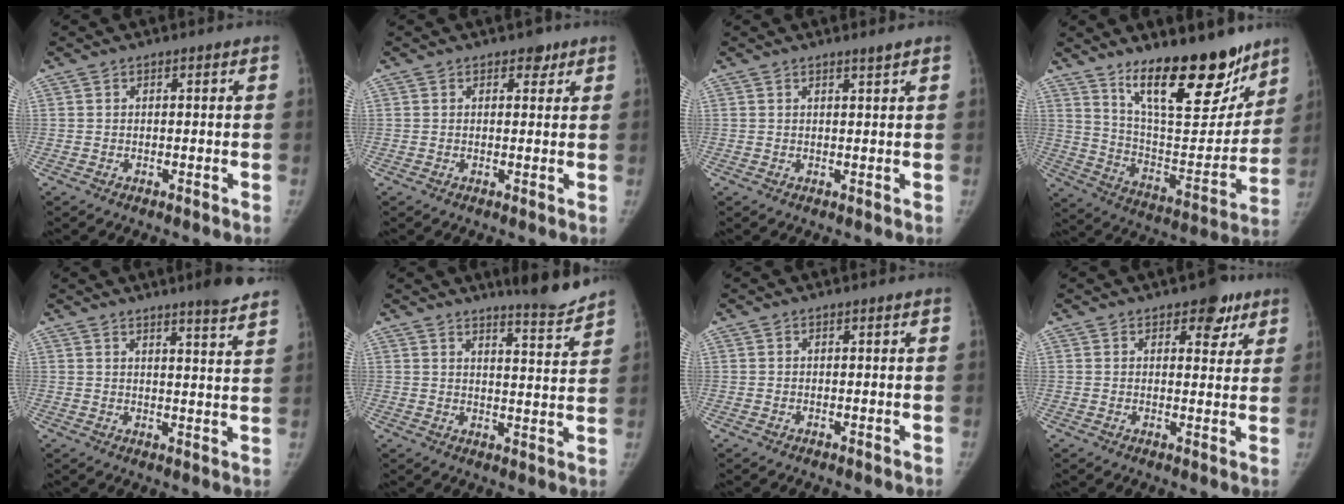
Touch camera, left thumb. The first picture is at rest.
{"total": 2.0, "force": [1.3, 1.4, 0.8], "torque": [0.005, -0.005, 0.014]}
{"total": 1.2, "force": [0.9, -0.3, 0.6], "torque": [-0.012, -0.011, 0.017]}
{"total": 23.2, "force": [15.7, 8.1, 15.0], "torque": [-0.173, -0.099, 0.256]}
{"total": 7.6, "force": [6.1, 0.3, 4.5], "torque": [-0.055, -0.037, 0.073]}
{"total": 7.4, "force": [6.8, 0.2, 2.8], "torque": [-0.035, -0.063, 0.095]}
{"total": 0.0}
{"total": 5.9, "force": [3.5, 3.4, 3.3], "torque": [-0.010, -0.014, 0.043]}